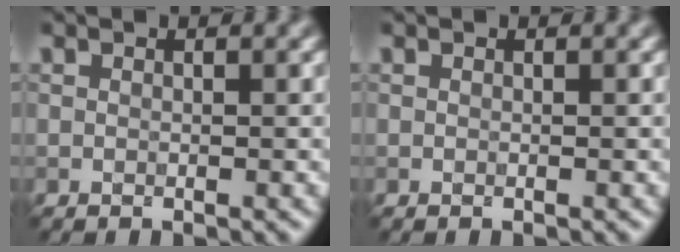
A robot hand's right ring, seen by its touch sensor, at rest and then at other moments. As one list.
[{"total": 0.0}]